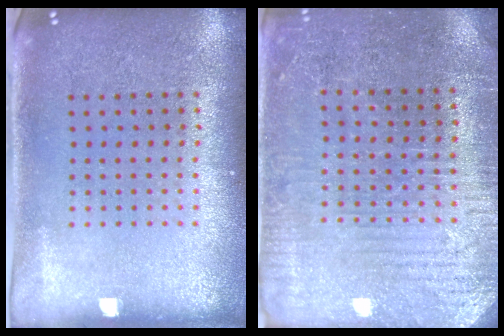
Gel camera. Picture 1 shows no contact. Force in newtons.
{"total": 3.1, "press": 3.0, "slide": 0.6}